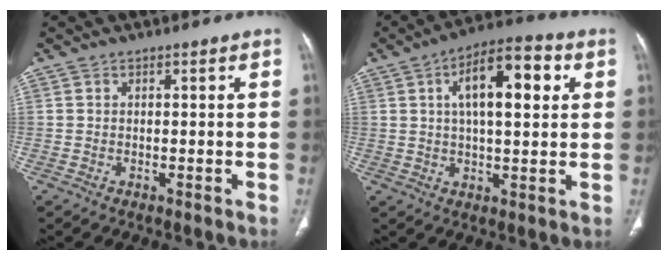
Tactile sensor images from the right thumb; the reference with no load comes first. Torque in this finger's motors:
{"motor_torque": [0.99, 4.01, 1.40, -0.17, 0.12]}